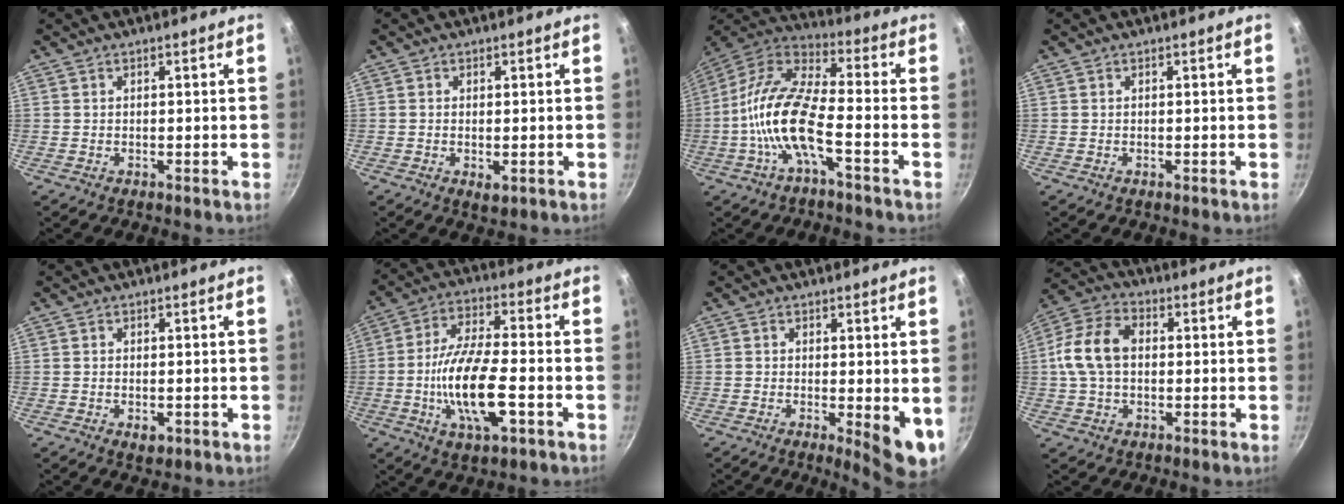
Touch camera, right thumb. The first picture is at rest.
{"total": 1.8, "force": [-0.5, 0.8, 1.5], "torque": [-0.025, -0.009, -0.007]}
{"total": 14.7, "force": [-4.7, 5.0, 13.0], "torque": [-0.257, 0.043, -0.108]}
{"total": 0.0}
{"total": 2.3, "force": [-0.9, 1.3, 1.7], "torque": [-0.025, -0.006, -0.014]}
{"total": 15.2, "force": [-4.3, 5.2, 13.7], "torque": [-0.254, 0.017, -0.084]}
{"total": 7.2, "force": [-1.0, 2.2, 6.8], "torque": [-0.079, -0.012, -0.009]}
{"total": 11.2, "force": [0.6, 7.8, 8.0], "torque": [-0.141, 0.026, -0.002]}